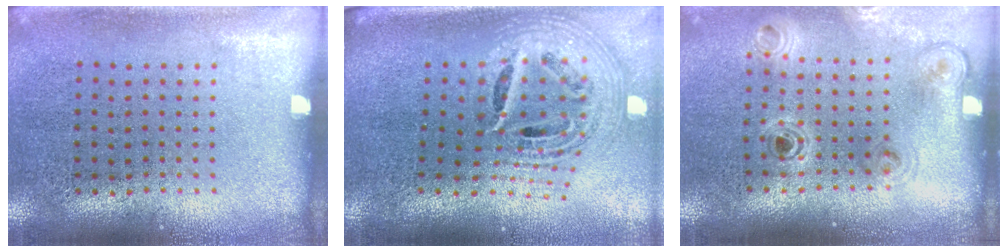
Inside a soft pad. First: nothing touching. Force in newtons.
{"total": 2.6, "press": 1.9, "slide": 1.8}
{"total": 1.0, "press": 1.0, "slide": 0.1}